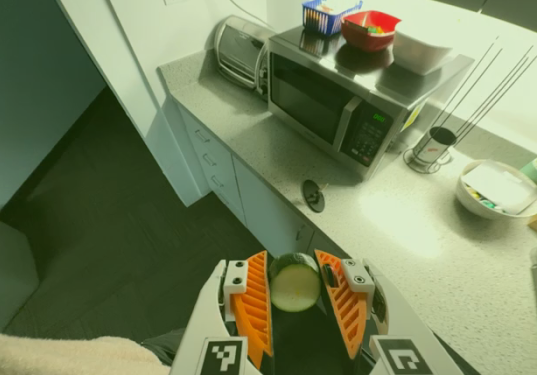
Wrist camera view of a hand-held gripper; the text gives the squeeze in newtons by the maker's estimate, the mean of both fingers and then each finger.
{"total": 9.8, "left": 10.2, "right": 9.4}